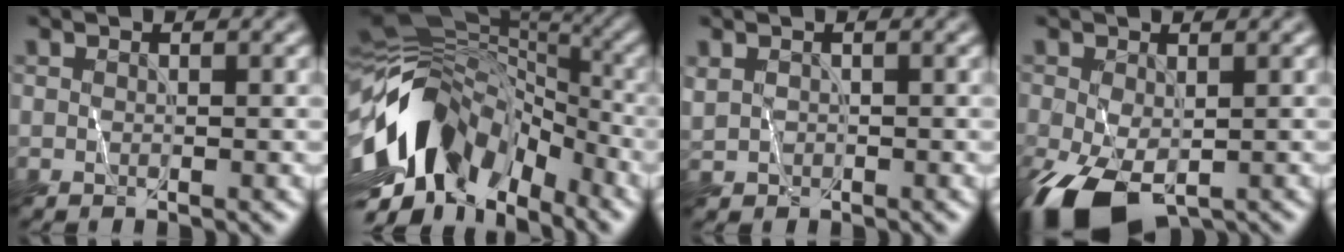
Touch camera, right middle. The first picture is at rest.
{"total": 13.3, "force": [-4.1, 8.5, 9.4], "torque": [-0.178, 0.022, -0.086]}
{"total": 1.0, "force": [0.1, 0.9, 0.2], "torque": [-0.010, -0.003, 0.011]}
{"total": 9.1, "force": [-3.9, 5.2, 6.4], "torque": [-0.165, -0.045, -0.054]}